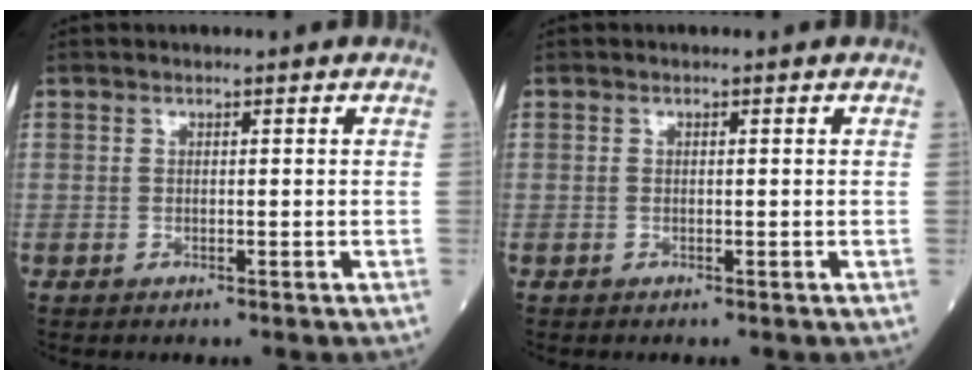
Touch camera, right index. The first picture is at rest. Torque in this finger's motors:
{"motor_torque": [0.02, -0.05, -0.09, -0.01]}